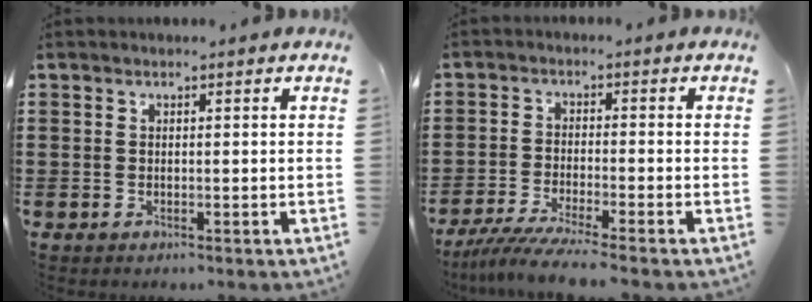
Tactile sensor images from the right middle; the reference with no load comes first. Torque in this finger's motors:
{"motor_torque": [1.07, -0.87, 0.43, 0.15]}